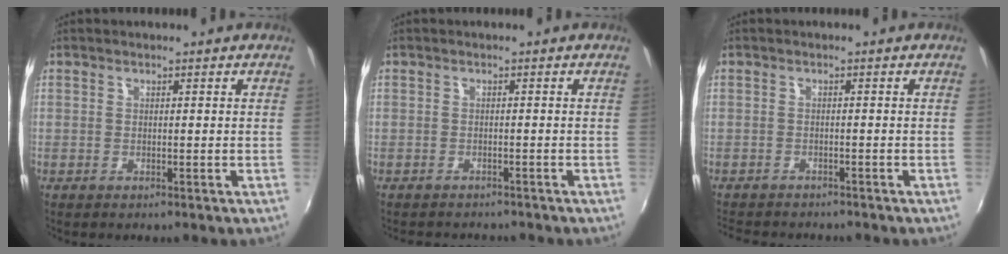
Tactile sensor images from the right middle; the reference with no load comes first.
{"total": 3.3, "force": [-3.0, 1.0, 0.8], "torque": [-0.023, -0.007, -0.044]}
{"total": 5.9, "force": [-5.4, 1.3, 1.7], "torque": [-0.049, -0.015, -0.085]}